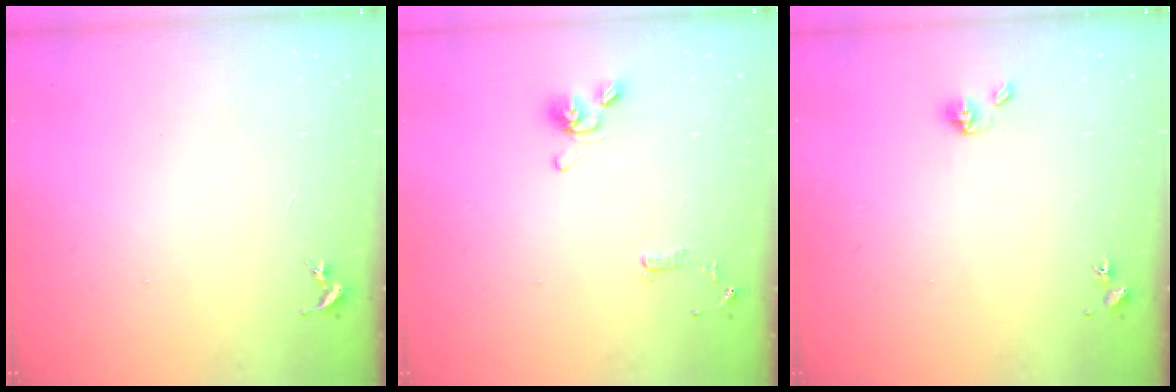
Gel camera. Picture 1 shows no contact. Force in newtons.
{"total": 10.8, "press": 10.6, "slide": 1.9}
{"total": 5.8, "press": 5.3, "slide": 2.3}